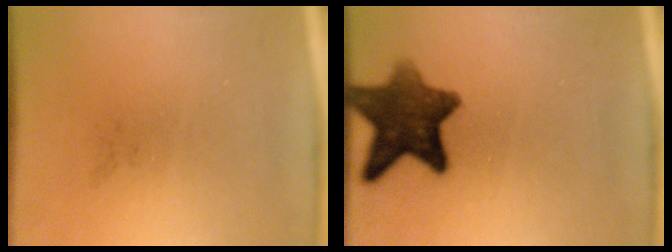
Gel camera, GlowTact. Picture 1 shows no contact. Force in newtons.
{"total": 10.0}